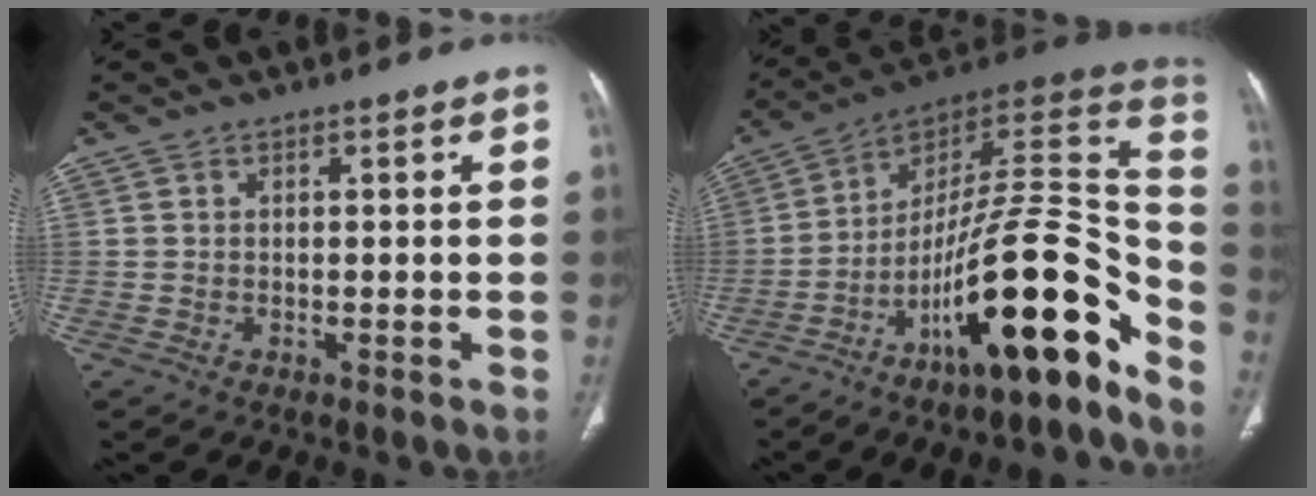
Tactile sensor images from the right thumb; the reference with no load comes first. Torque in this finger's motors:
{"motor_torque": [3.60, 1.41, 1.34, -1.43, 0.86]}